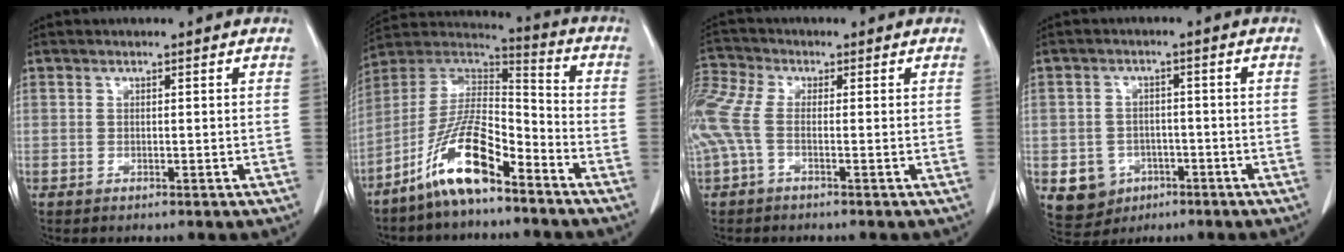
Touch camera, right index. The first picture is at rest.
{"total": 13.3, "force": [-8.7, 2.9, 9.7], "torque": [-0.192, 0.012, -0.162]}
{"total": 8.7, "force": [-1.1, 3.5, 7.9], "torque": [-0.221, 0.026, -0.027]}
{"total": 6.2, "force": [-2.4, 5.5, 1.5], "torque": [-0.026, 0.005, -0.025]}